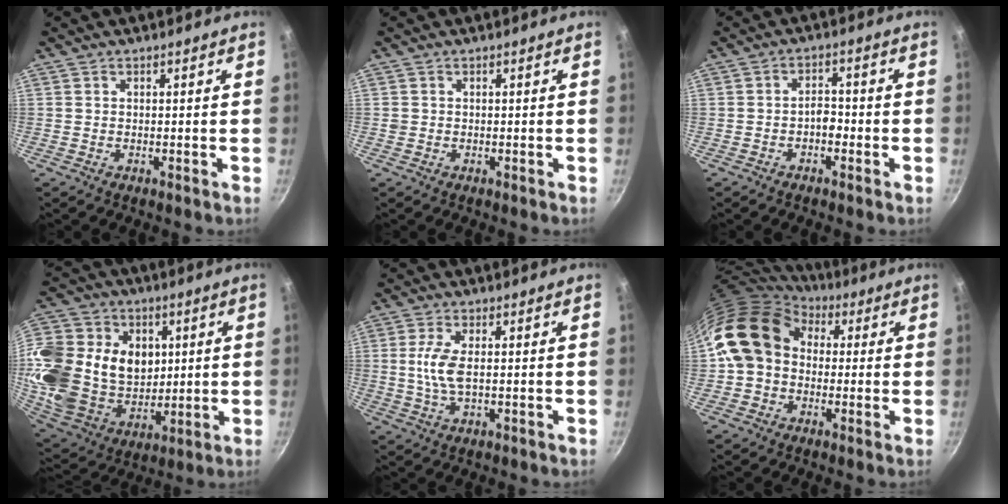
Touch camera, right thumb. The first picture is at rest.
{"total": 0.7, "force": [-0.1, 0.6, 0.1], "torque": [-0.002, 0.002, 0.000]}
{"total": 3.0, "force": [-1.4, 1.8, 2.0], "torque": [-0.018, 0.021, -0.024]}
{"total": 29.9, "force": [5.6, 23.3, 17.9], "torque": [-0.377, 0.007, 0.112]}
{"total": 5.9, "force": [0.3, 2.3, 5.4], "torque": [-0.124, 0.002, 0.004]}
{"total": 15.4, "force": [2.3, 12.1, 9.2], "torque": [-0.145, 0.031, 0.026]}